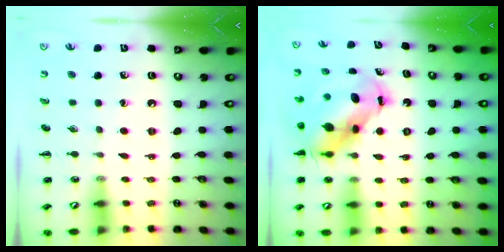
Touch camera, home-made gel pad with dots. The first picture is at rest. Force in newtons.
{"total": 8.2, "press": 7.9, "slide": 2.3}